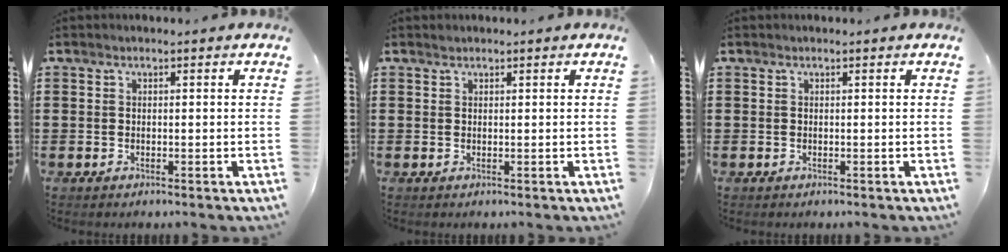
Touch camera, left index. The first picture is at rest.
{"total": 0.5, "force": [0.5, 0.2, 0.0], "torque": [-0.002, 0.000, 0.010]}
{"total": 0.0}